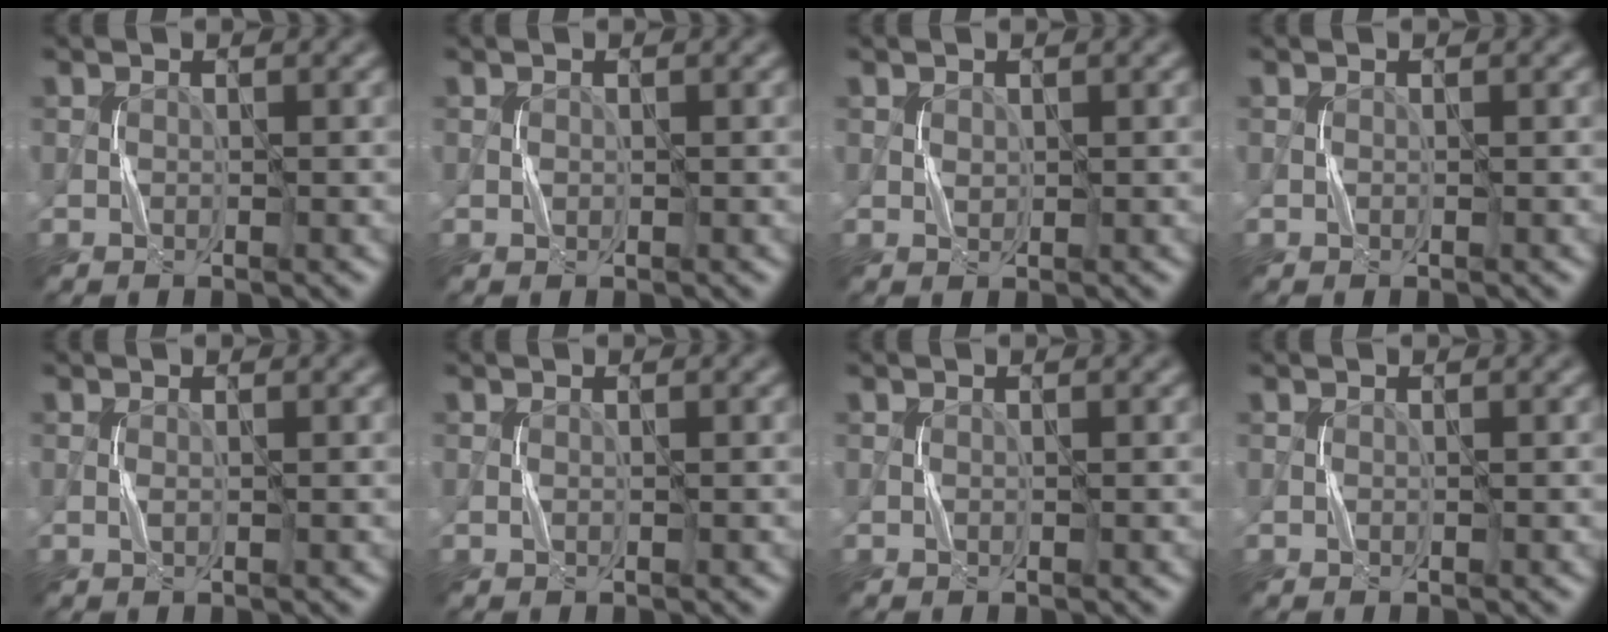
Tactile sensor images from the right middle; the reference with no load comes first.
{"total": 0.0}
{"total": 0.6, "force": [0.4, 0.4, 0.1], "torque": [-0.007, -0.002, 0.012]}
{"total": 0.0}
{"total": 0.0}
{"total": 0.0}
{"total": 0.0}
{"total": 0.0}